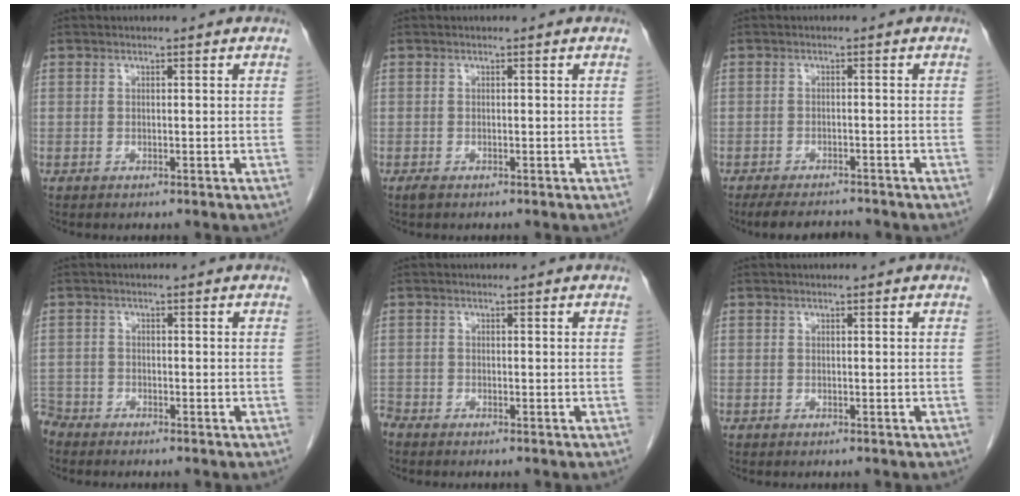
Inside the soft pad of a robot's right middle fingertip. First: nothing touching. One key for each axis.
{"total": 0.7, "fx": -0.5, "fy": 0.2, "fz": 0.4, "tx": -0.013, "ty": -0.002, "tz": -0.006}
{"total": 5.6, "fx": -5.2, "fy": 1.2, "fz": 1.8, "tx": -0.025, "ty": -0.012, "tz": -0.081}
{"total": 3.0, "fx": -2.9, "fy": 0.9, "fz": 0.0, "tx": 0.001, "ty": -0.006, "tz": -0.058}
{"total": 0.6, "fx": -0.6, "fy": 0.2, "fz": 0.1, "tx": -0.005, "ty": -0.003, "tz": -0.014}
{"total": 0.0}